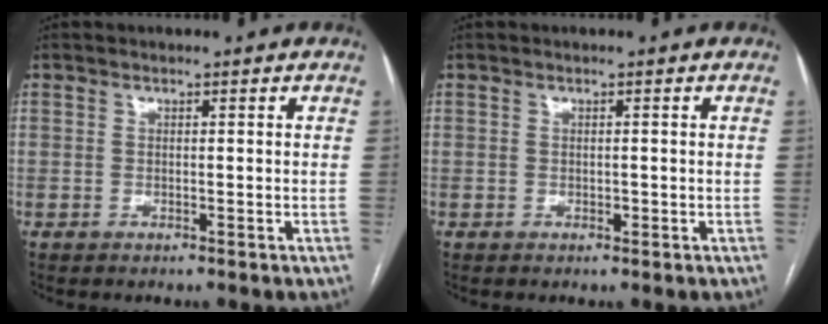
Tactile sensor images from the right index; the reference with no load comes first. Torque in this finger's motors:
{"motor_torque": [0.06, 0.04, 0.03, 0.01]}